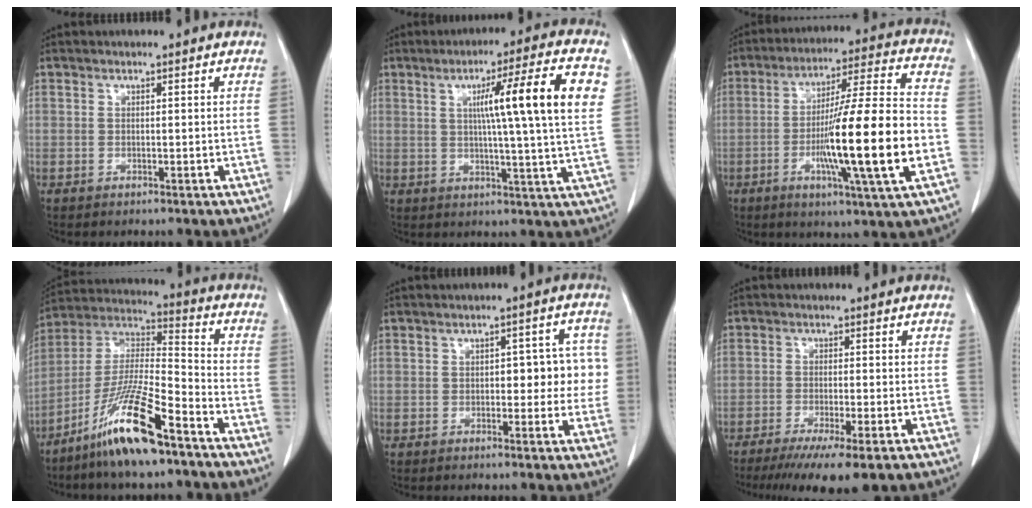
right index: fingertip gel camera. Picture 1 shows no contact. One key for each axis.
{"total": 14.5, "fx": 3.9, "fy": -0.9, "fz": 14.0, "tx": -0.207, "ty": 0.010, "tz": 0.049}
{"total": 19.5, "fx": -4.4, "fy": 0.0, "fz": 19.0, "tx": -0.306, "ty": -0.007, "tz": -0.074}
{"total": 15.1, "fx": -9.6, "fy": 1.3, "fz": 11.5, "tx": -0.234, "ty": -0.016, "tz": -0.183}
{"total": 6.9, "fx": 0.5, "fy": 3.5, "fz": 6.0, "tx": -0.056, "ty": 0.029, "tz": 0.007}
{"total": 11.4, "fx": -8.1, "fy": 1.3, "fz": 7.9, "tx": -0.114, "ty": -0.027, "tz": -0.122}